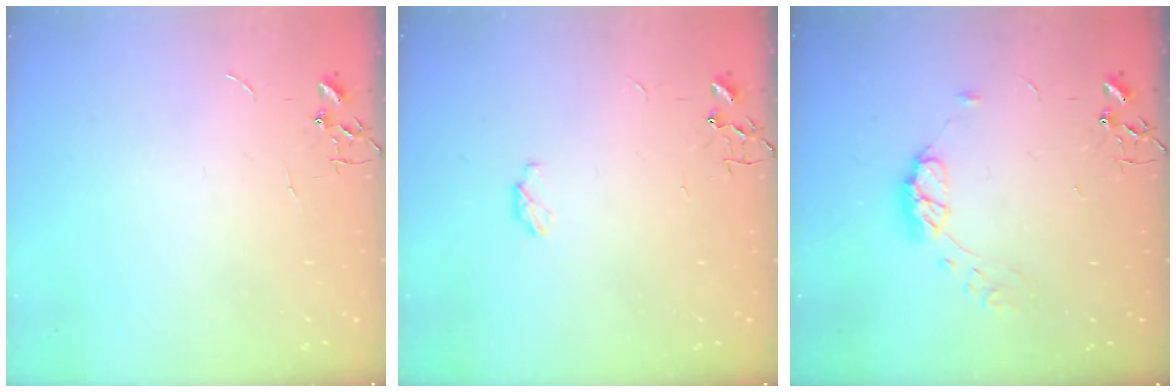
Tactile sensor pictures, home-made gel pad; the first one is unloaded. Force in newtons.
{"total": 3.8, "press": 3.8, "slide": 0.6}
{"total": 8.7, "press": 8.7, "slide": 0.1}